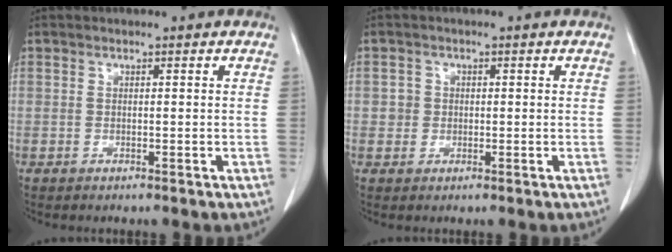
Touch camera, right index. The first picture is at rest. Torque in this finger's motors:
{"motor_torque": [0.08, -0.09, 0.03, 0.02]}